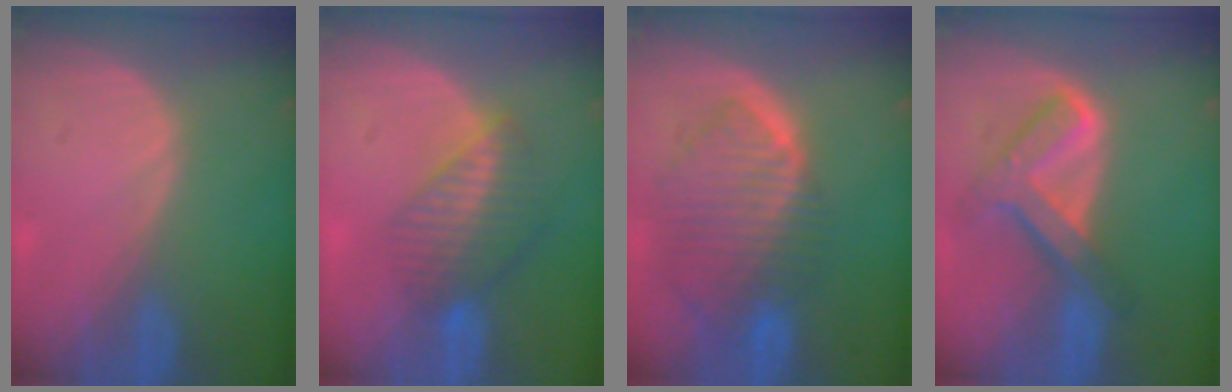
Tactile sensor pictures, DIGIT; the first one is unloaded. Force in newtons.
{"total": 7.0, "press": 6.1, "slide": 3.5}
{"total": 9.9, "press": 8.4, "slide": 5.2}
{"total": 7.8, "press": 6.6, "slide": 4.2}